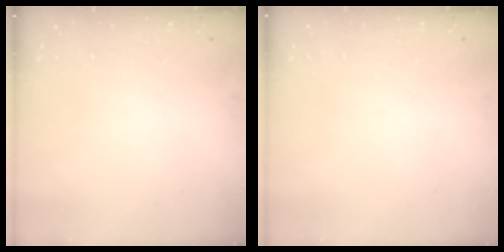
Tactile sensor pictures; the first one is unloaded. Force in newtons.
{"total": 0.0}